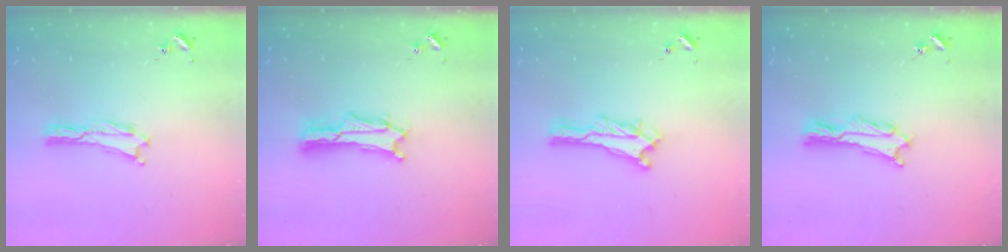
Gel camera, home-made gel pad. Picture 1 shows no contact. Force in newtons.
{"total": 2.1, "press": 2.1, "slide": 0.3}
{"total": 0.0}
{"total": 2.4, "press": 2.4, "slide": 0.3}